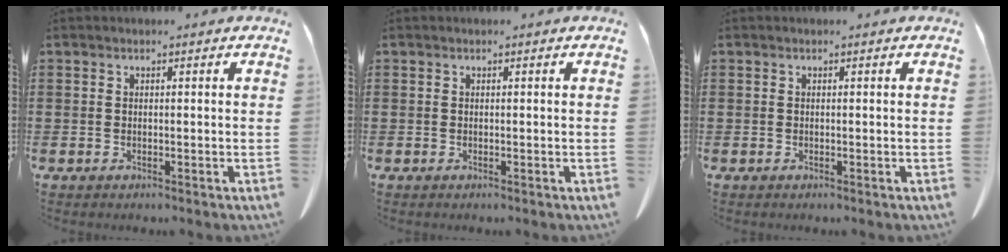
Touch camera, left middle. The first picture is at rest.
{"total": 0.0}
{"total": 0.0}